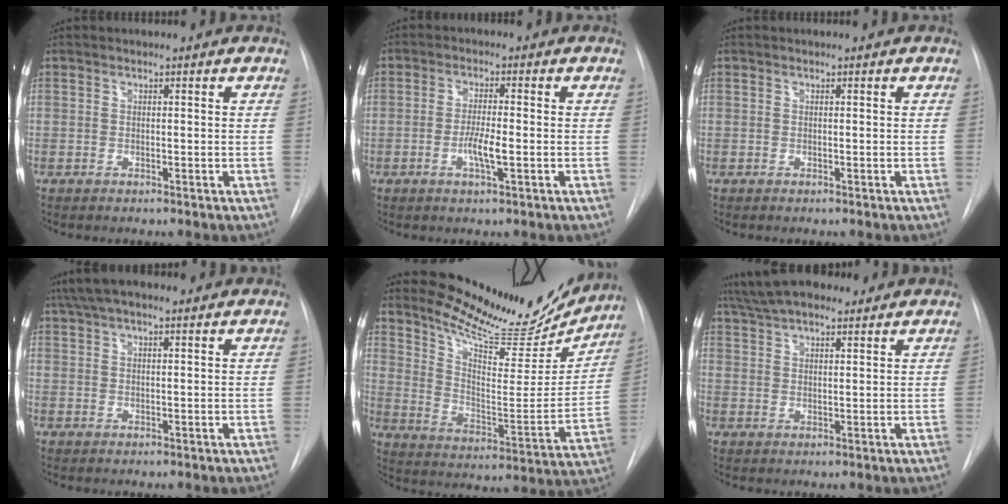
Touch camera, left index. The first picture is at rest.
{"total": 3.9, "force": [-1.4, 0.4, 3.7], "torque": [-0.072, -0.009, -0.027]}
{"total": 0.0}
{"total": 8.5, "force": [6.9, 1.6, 4.8], "torque": [-0.083, 0.039, 0.109]}
{"total": 19.3, "force": [17.9, 4.2, 5.9], "torque": [-0.091, -0.065, 0.253]}
{"total": 11.4, "force": [9.7, 2.8, 5.3], "torque": [-0.093, 0.034, 0.157]}